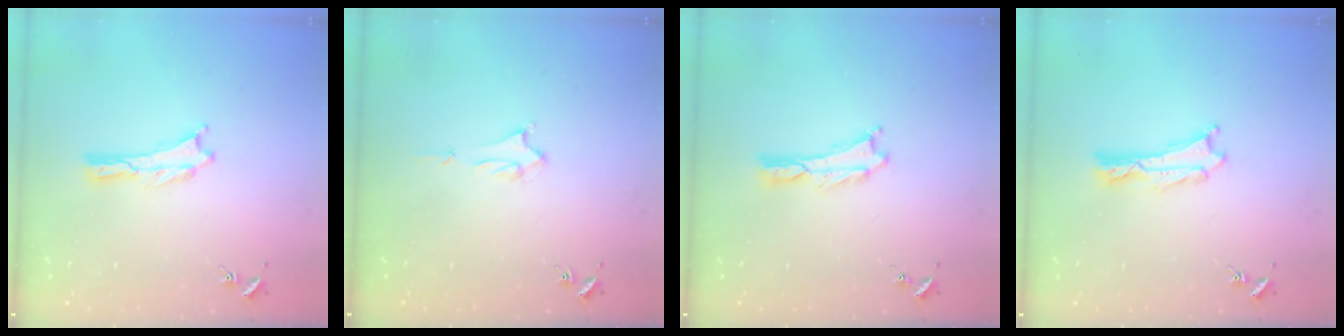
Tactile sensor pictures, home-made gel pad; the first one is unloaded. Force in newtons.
{"total": 1.4, "press": 1.4, "slide": 0.2}
{"total": 0.0}
{"total": 0.7, "press": 0.6, "slide": 0.2}